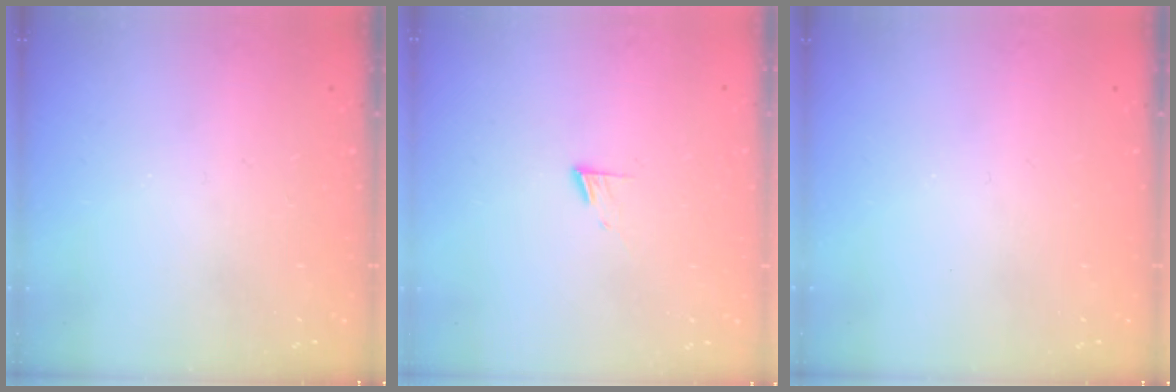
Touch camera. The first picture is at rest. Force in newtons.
{"total": 5.1, "press": 5.1, "slide": 0.6}
{"total": 0.0}